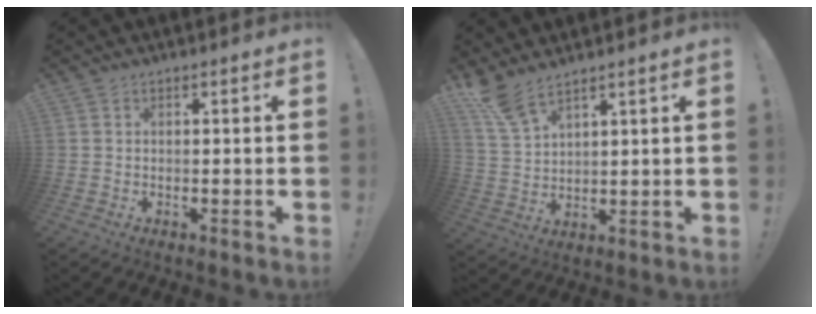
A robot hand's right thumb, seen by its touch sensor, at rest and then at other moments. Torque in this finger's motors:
{"motor_torque": [-0.82, 0.95, -0.05, 0.19, 0.01]}